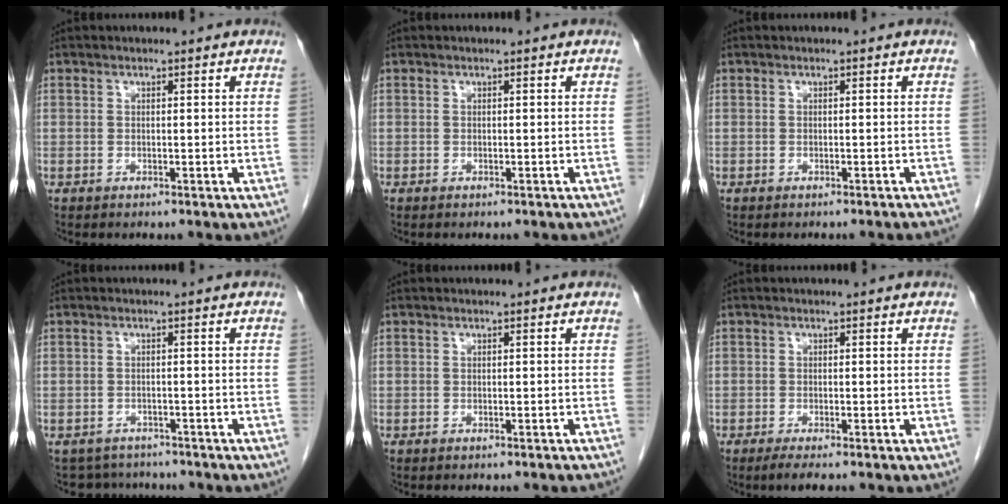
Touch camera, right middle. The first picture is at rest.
{"total": 2.7, "force": [-2.3, 0.8, 1.1], "torque": [-0.018, -0.004, -0.025]}
{"total": 2.9, "force": [-2.8, -0.2, 1.0], "torque": [-0.016, -0.007, -0.030]}
{"total": 4.7, "force": [-4.3, 1.9, -0.1], "torque": [0.001, 0.007, -0.057]}
{"total": 3.1, "force": [-2.8, 0.6, 1.0], "torque": [-0.017, -0.009, -0.031]}
{"total": 2.1, "force": [-1.5, 0.1, 1.4], "torque": [-0.030, -0.008, -0.028]}